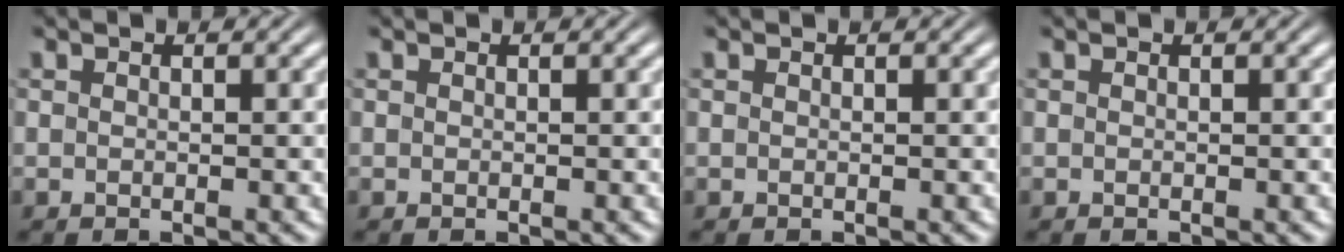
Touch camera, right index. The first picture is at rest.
{"total": 0.0}
{"total": 0.0}
{"total": 0.0}